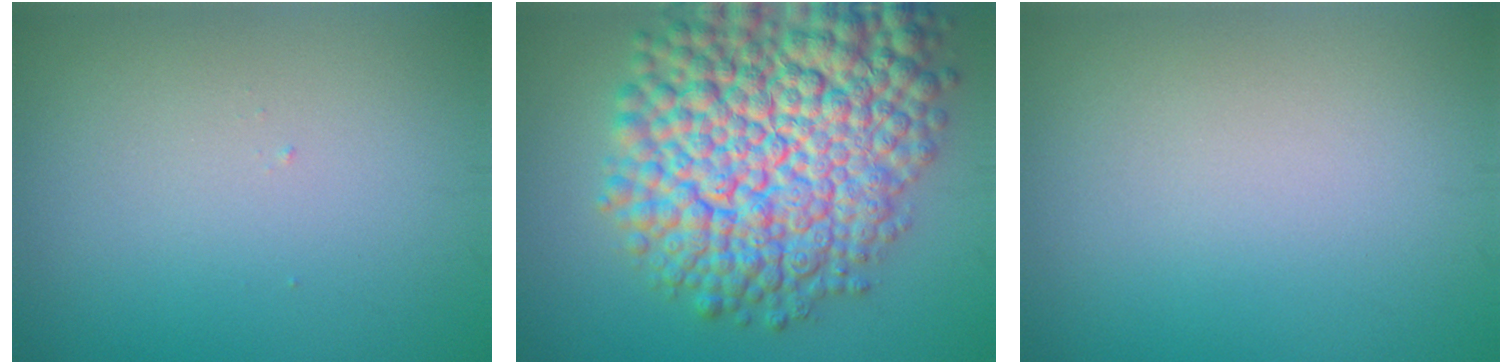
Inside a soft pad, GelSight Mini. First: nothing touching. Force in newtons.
{"total": 14.9, "press": 14.9, "slide": 0.6}
{"total": 0.0}